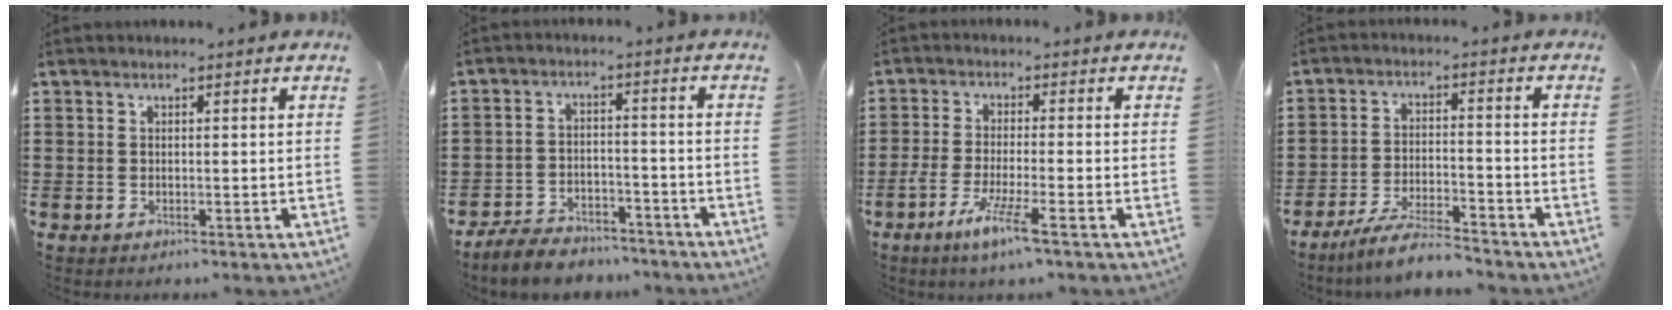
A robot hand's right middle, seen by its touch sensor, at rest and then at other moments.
{"total": 5.6, "force": [-5.4, 1.0, 1.0], "torque": [-0.028, 0.008, -0.108]}
{"total": 5.9, "force": [-3.6, 0.0, 4.6], "torque": [-0.103, -0.017, -0.071]}
{"total": 6.3, "force": [-5.7, 0.2, 2.5], "torque": [-0.059, -0.008, -0.111]}